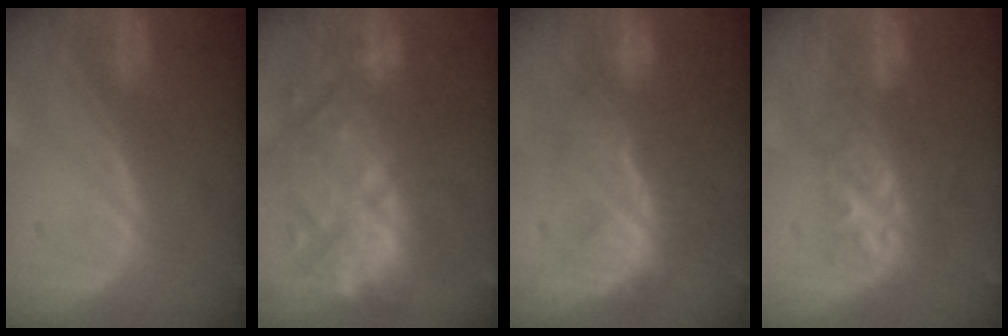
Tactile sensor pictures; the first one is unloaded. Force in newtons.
{"total": 11.5, "press": 11.3, "slide": 2.5}
{"total": 8.0, "press": 7.9, "slide": 1.1}
{"total": 8.8, "press": 7.2, "slide": 5.1}